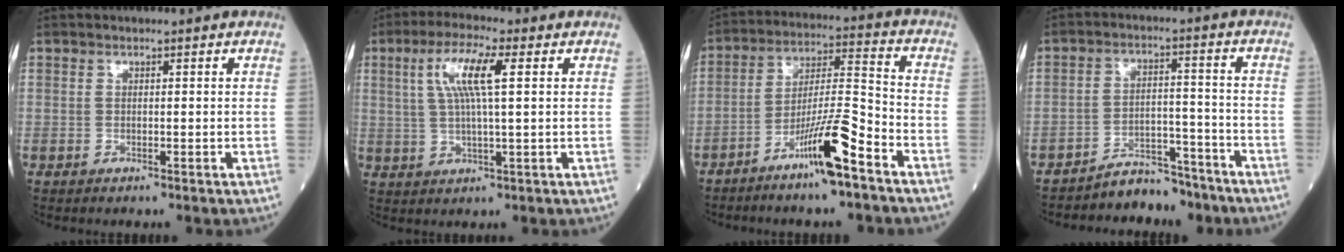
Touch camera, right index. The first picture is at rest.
{"total": 8.1, "force": [2.3, 0.8, 7.7], "torque": [-0.157, 0.012, 0.044]}
{"total": 11.0, "force": [-6.8, 0.4, 8.7], "torque": [-0.157, 0.000, -0.124]}
{"total": 7.3, "force": [-6.6, 2.9, 0.8], "torque": [-0.006, 0.031, -0.106]}